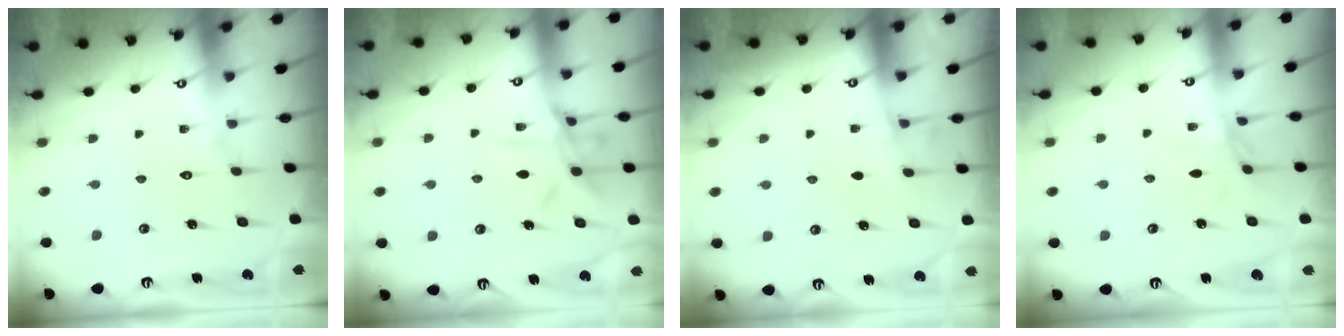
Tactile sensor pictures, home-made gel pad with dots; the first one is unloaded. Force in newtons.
{"total": 11.0, "press": 10.9, "slide": 0.9}
{"total": 2.6, "press": 2.5, "slide": 0.4}
{"total": 2.5, "press": 2.4, "slide": 0.5}